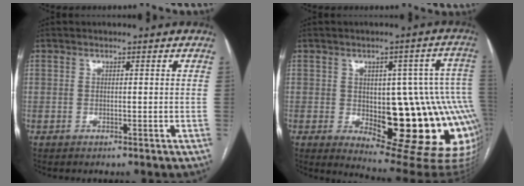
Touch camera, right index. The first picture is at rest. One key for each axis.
{"total": 22.4, "fx": -3.8, "fy": 7.9, "fz": 20.6, "tx": -0.172, "ty": 0.021, "tz": -0.024}